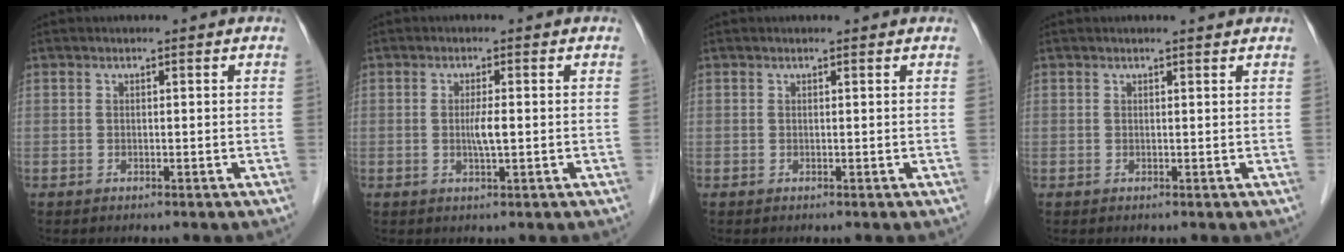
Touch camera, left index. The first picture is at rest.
{"total": 2.3, "force": [-0.1, 0.0, 2.3], "torque": [-0.045, -0.003, -0.002]}
{"total": 0.7, "force": [0.7, 0.1, 0.1], "torque": [-0.007, 0.003, 0.007]}
{"total": 1.5, "force": [1.4, 0.0, 0.4], "torque": [-0.011, 0.003, 0.017]}